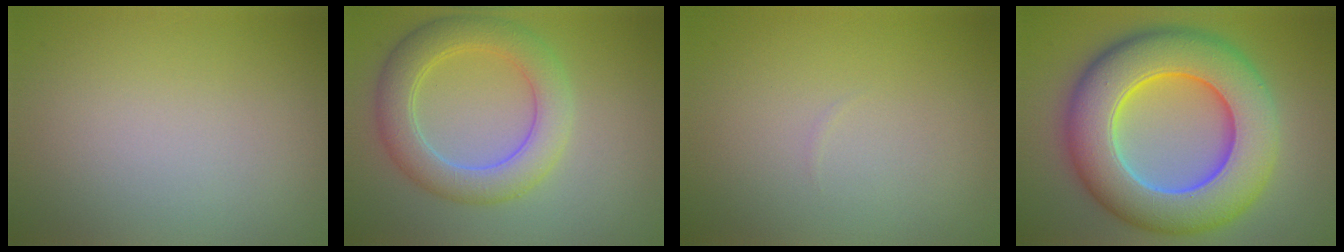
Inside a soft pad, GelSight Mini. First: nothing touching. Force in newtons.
{"total": 5.2, "press": 5.2, "slide": 0.5}
{"total": 0.0}
{"total": 12.6, "press": 12.5, "slide": 0.5}